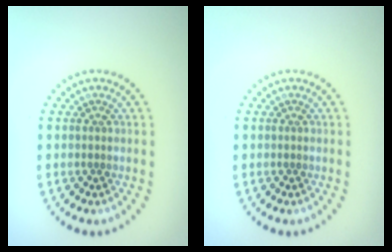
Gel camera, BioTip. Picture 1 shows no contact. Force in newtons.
{"total": 0.0}